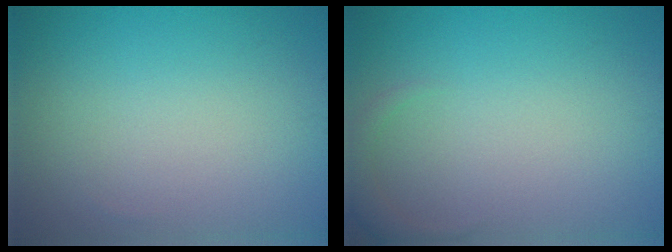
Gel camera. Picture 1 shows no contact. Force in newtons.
{"total": 1.4, "press": 1.4, "slide": 0.1}